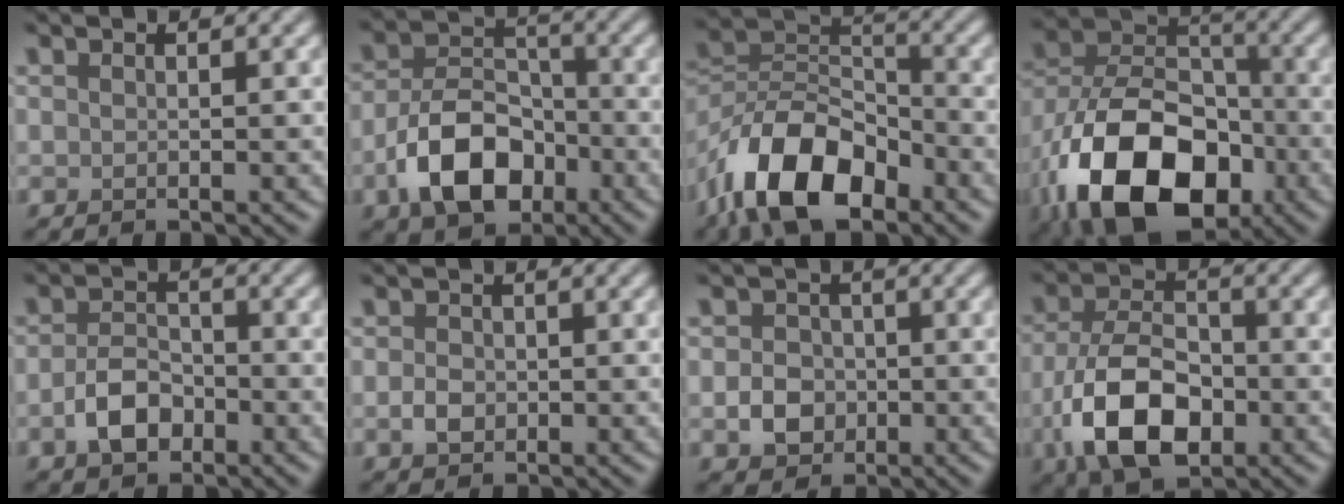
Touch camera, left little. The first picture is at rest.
{"total": 7.7, "force": [-3.3, 4.8, 4.9], "torque": [-0.085, 0.000, -0.063]}
{"total": 10.9, "force": [-6.6, 5.4, 6.8], "torque": [-0.123, 0.010, -0.138]}
{"total": 14.8, "force": [-6.8, 9.0, 9.5], "torque": [-0.182, -0.021, -0.125]}
{"total": 3.6, "force": [-1.6, 2.3, 2.3], "torque": [-0.042, 0.004, -0.034]}
{"total": 1.8, "force": [-0.3, 1.4, 1.0], "torque": [-0.020, -0.001, -0.011]}
{"total": 2.8, "force": [-0.6, 2.4, 1.3], "torque": [-0.019, 0.000, -0.016]}
{"total": 9.4, "force": [-3.4, 5.4, 6.8], "torque": [-0.146, -0.007, -0.071]}